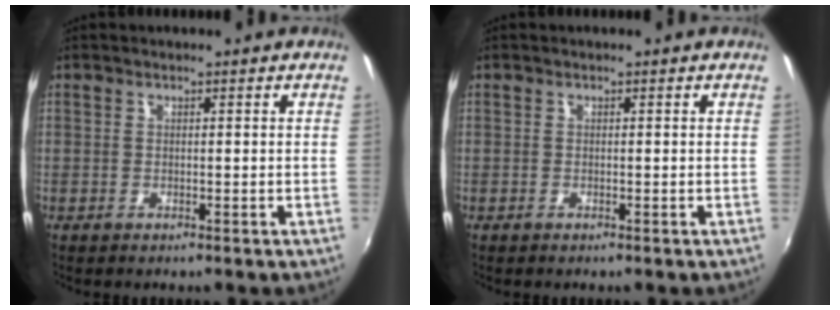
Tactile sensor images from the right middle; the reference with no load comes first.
{"total": 0.0}